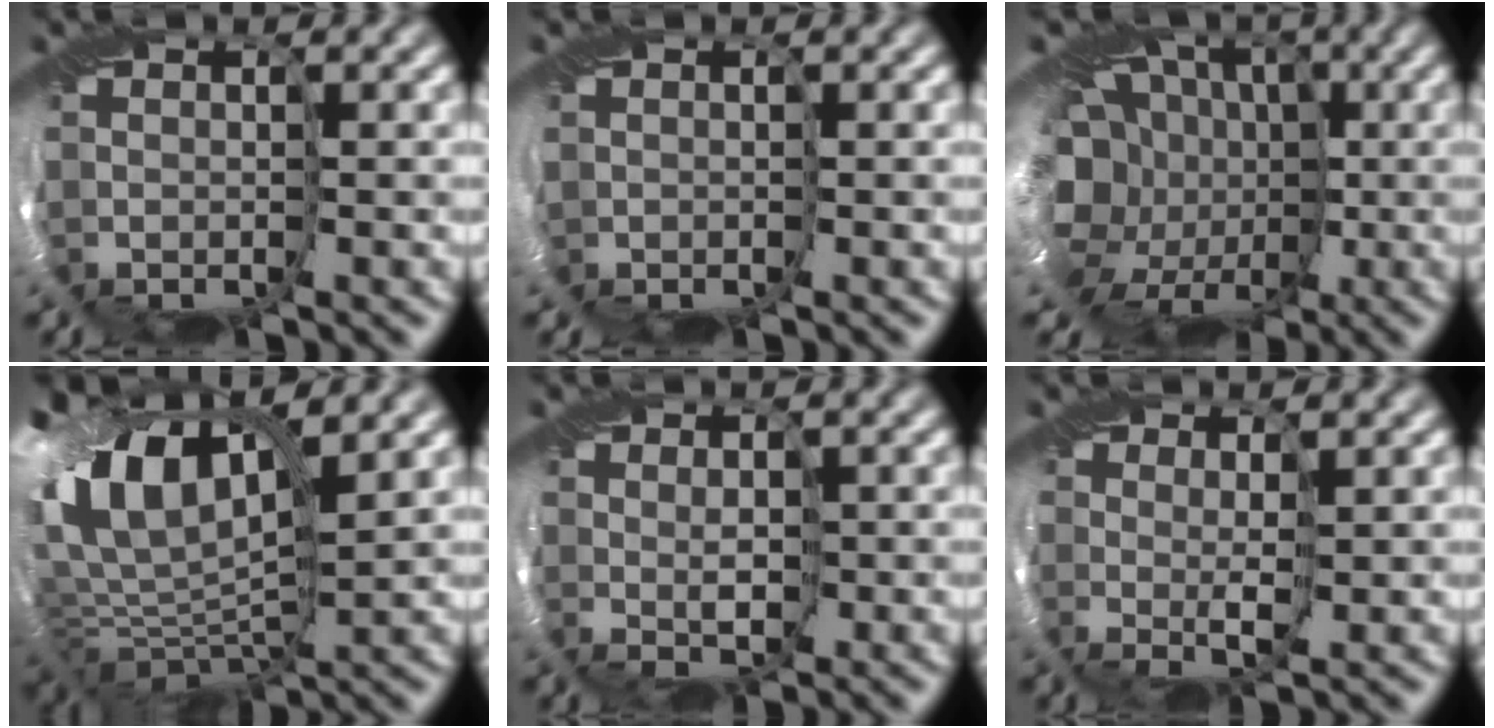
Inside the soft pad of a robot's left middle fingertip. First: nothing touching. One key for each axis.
{"total": 0.8, "fx": -0.4, "fy": 0.6, "fz": 0.3, "tx": -0.007, "ty": -0.004, "tz": -0.010}
{"total": 15.0, "fx": -1.3, "fy": 12.4, "fz": 8.3, "tx": -0.138, "ty": -0.014, "tz": -0.042}
{"total": 11.9, "fx": 3.9, "fy": 6.3, "fz": 9.4, "tx": -0.201, "ty": 0.011, "tz": 0.072}
{"total": 0.7, "fx": 0.2, "fy": 0.1, "fz": 0.6, "tx": -0.009, "ty": -0.001, "tz": 0.004}
{"total": 1.7, "fx": 1.1, "fy": -1.3, "fz": -0.3, "tx": 0.001, "ty": -0.003, "tz": 0.023}